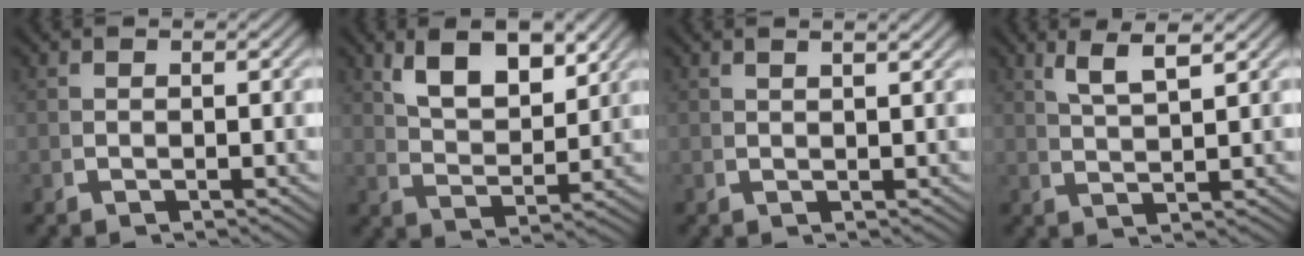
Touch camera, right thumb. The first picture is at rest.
{"total": 6.4, "force": [3.8, 2.6, 4.5], "torque": [-0.068, 0.000, 0.074]}
{"total": 1.2, "force": [1.0, -0.2, 0.6], "torque": [-0.008, 0.005, 0.020]}
{"total": 4.2, "force": [3.2, 0.2, 2.6], "torque": [-0.038, 0.014, 0.064]}